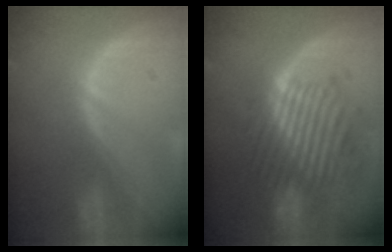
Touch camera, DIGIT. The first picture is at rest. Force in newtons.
{"total": 10.1, "press": 9.7, "slide": 2.6}